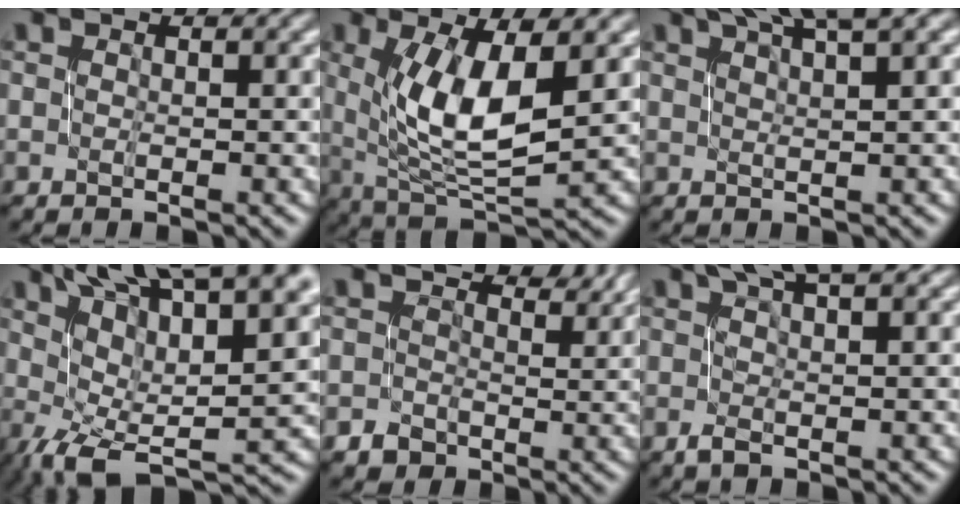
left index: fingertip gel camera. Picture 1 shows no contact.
{"total": 7.5, "force": [1.4, 2.8, 6.8], "torque": [-0.123, -0.011, 0.033]}
{"total": 5.2, "force": [3.4, 0.6, 3.8], "torque": [-0.044, 0.013, 0.055]}
{"total": 13.3, "force": [4.8, 5.6, 11.0], "torque": [-0.165, 0.018, 0.087]}
{"total": 3.2, "force": [1.1, 2.7, 1.1], "torque": [-0.012, -0.001, 0.010]}
{"total": 3.8, "force": [1.7, 1.0, 3.3], "torque": [-0.053, 0.008, 0.022]}